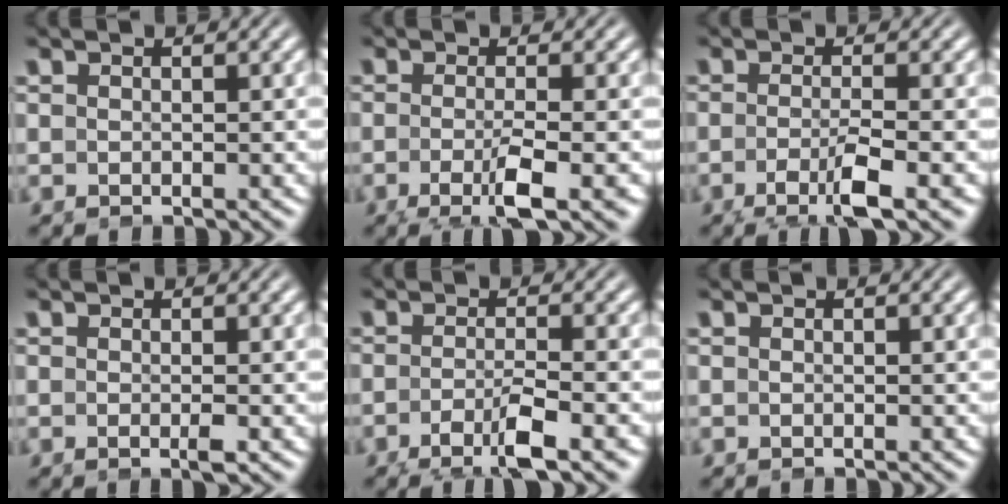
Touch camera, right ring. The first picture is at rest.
{"total": 3.4, "force": [-1.0, 0.2, 3.2], "torque": [-0.055, -0.018, -0.007]}
{"total": 3.2, "force": [-1.2, 0.2, 2.9], "torque": [-0.051, -0.019, -0.009]}
{"total": 1.0, "force": [-0.2, -0.3, 1.0], "torque": [-0.019, -0.002, -0.001]}
{"total": 3.2, "force": [-1.4, 0.4, 2.8], "torque": [-0.048, -0.017, -0.013]}
{"total": 0.0}